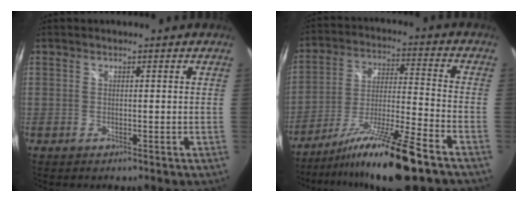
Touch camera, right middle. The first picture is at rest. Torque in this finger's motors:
{"motor_torque": [1.09, -1.05, 0.61, 0.12]}